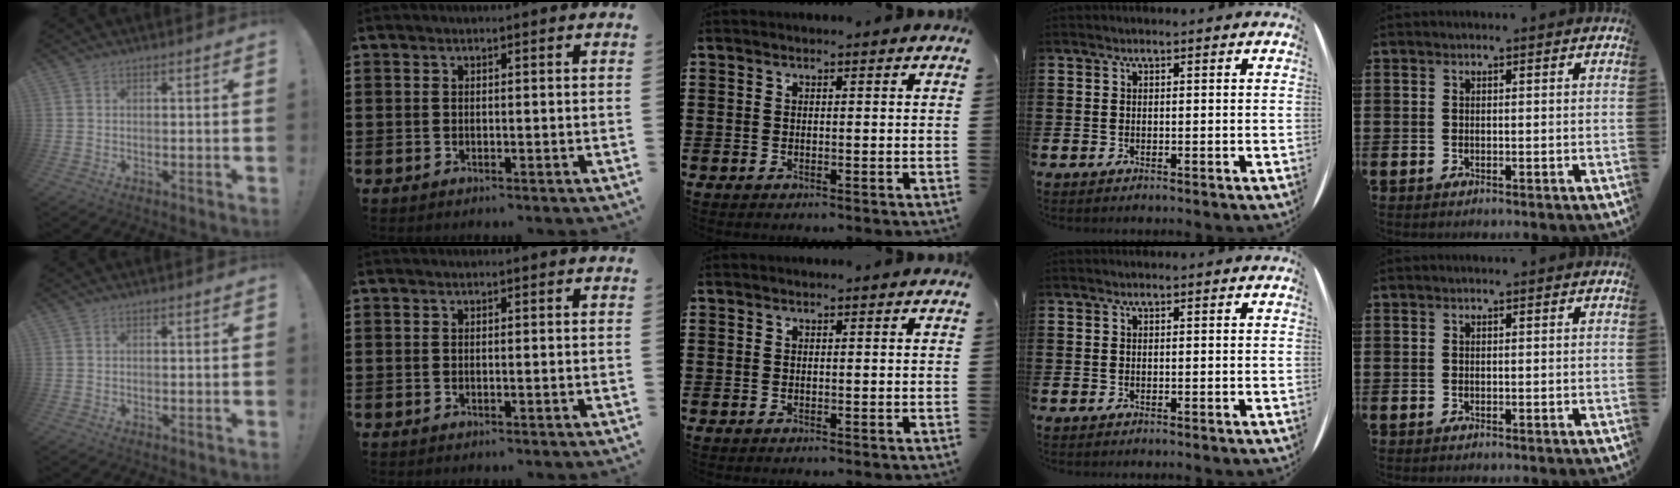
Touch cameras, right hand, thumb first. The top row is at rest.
{}